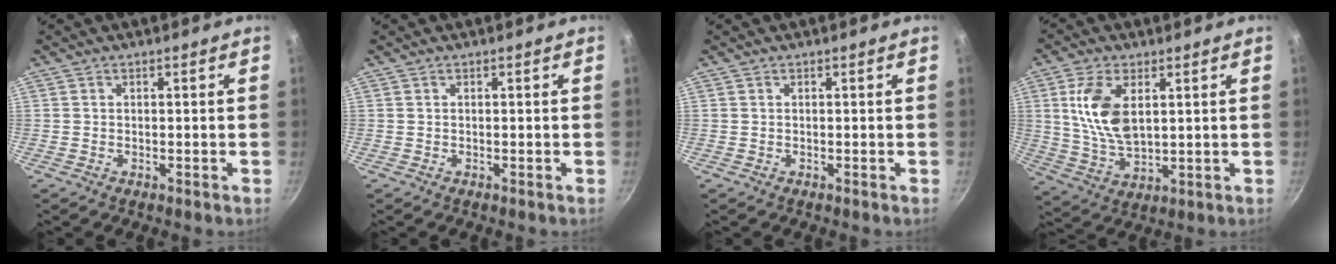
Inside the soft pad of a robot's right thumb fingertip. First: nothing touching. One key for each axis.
{"total": 0.0}
{"total": 0.0}
{"total": 11.5, "fx": 3.0, "fy": 6.0, "fz": 9.2, "tx": -0.179, "ty": -0.013, "tz": 0.065}